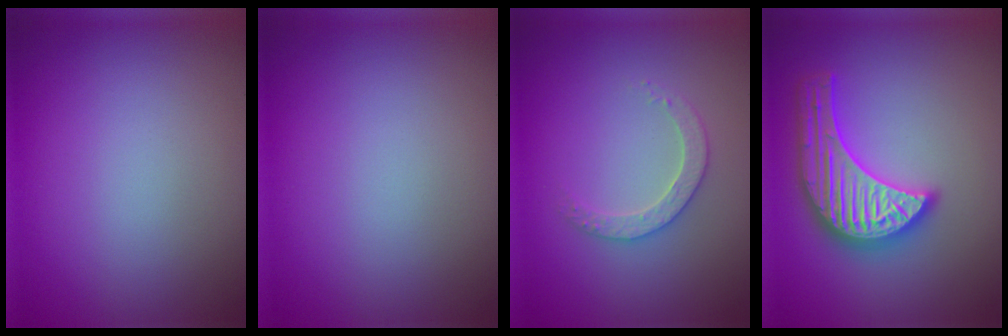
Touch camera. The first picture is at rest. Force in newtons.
{"total": 0.0}
{"total": 2.5, "press": 2.4, "slide": 0.7}
{"total": 5.7, "press": 5.6, "slide": 0.6}